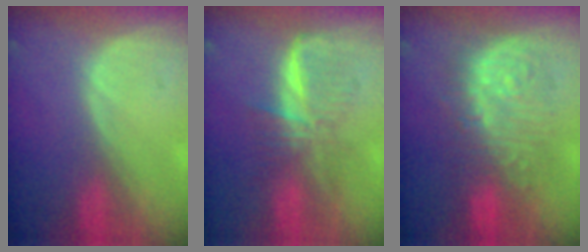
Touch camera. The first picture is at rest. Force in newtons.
{"total": 5.9, "press": 5.9, "slide": 0.8}
{"total": 9.8, "press": 9.8, "slide": 0.4}